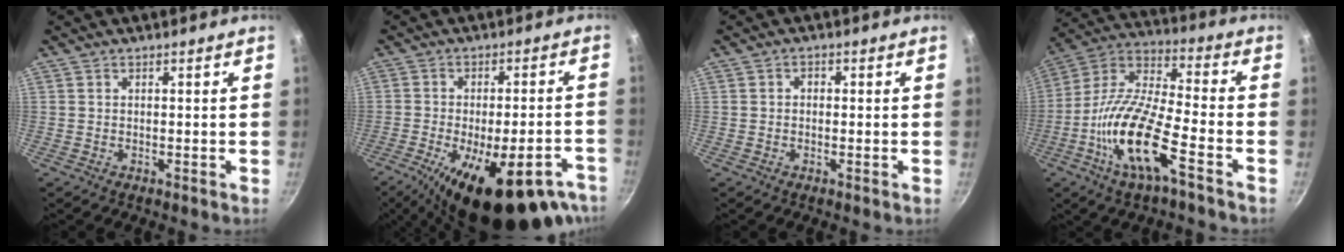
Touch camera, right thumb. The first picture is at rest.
{"total": 25.5, "force": [-13.8, 10.0, 19.0], "torque": [-0.246, 0.025, -0.190]}
{"total": 1.5, "force": [0.0, 1.2, 0.8], "torque": [-0.012, 0.006, -0.003]}
{"total": 17.5, "force": [-7.3, 5.2, 15.0], "torque": [-0.293, 0.043, -0.158]}